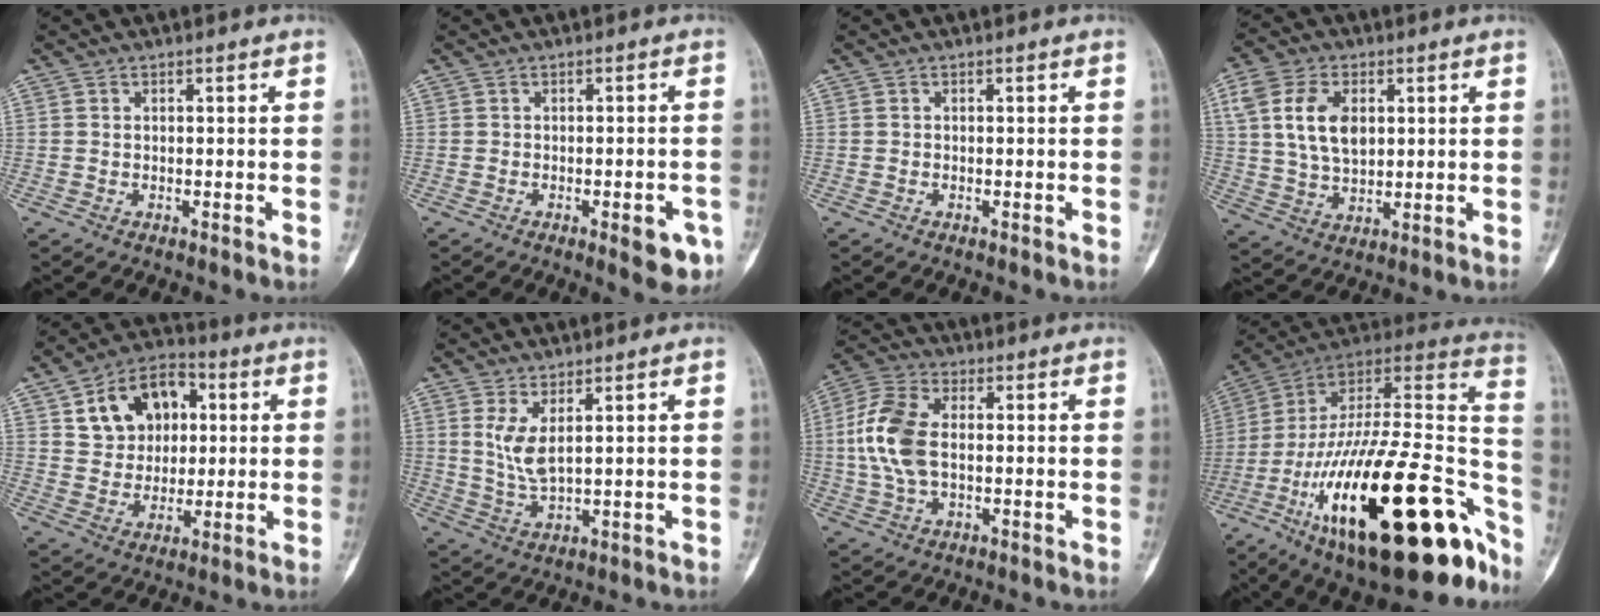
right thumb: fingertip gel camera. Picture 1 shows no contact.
{"total": 5.5, "force": [-2.4, 2.0, 4.6], "torque": [-0.036, 0.007, -0.021]}
{"total": 0.0}
{"total": 11.0, "force": [2.8, 6.9, 8.1], "torque": [-0.147, -0.005, 0.057]}
{"total": 13.9, "force": [4.2, 10.3, 8.4], "torque": [-0.091, 0.006, 0.069]}
{"total": 5.3, "force": [2.1, 1.5, 4.6], "torque": [-0.103, -0.025, 0.055]}
{"total": 10.9, "force": [0.4, 6.1, 9.0], "torque": [-0.203, 0.013, 0.005]}
{"total": 38.7, "force": [-17.2, 14.0, 31.7], "torque": [-0.430, 0.067, -0.273]}